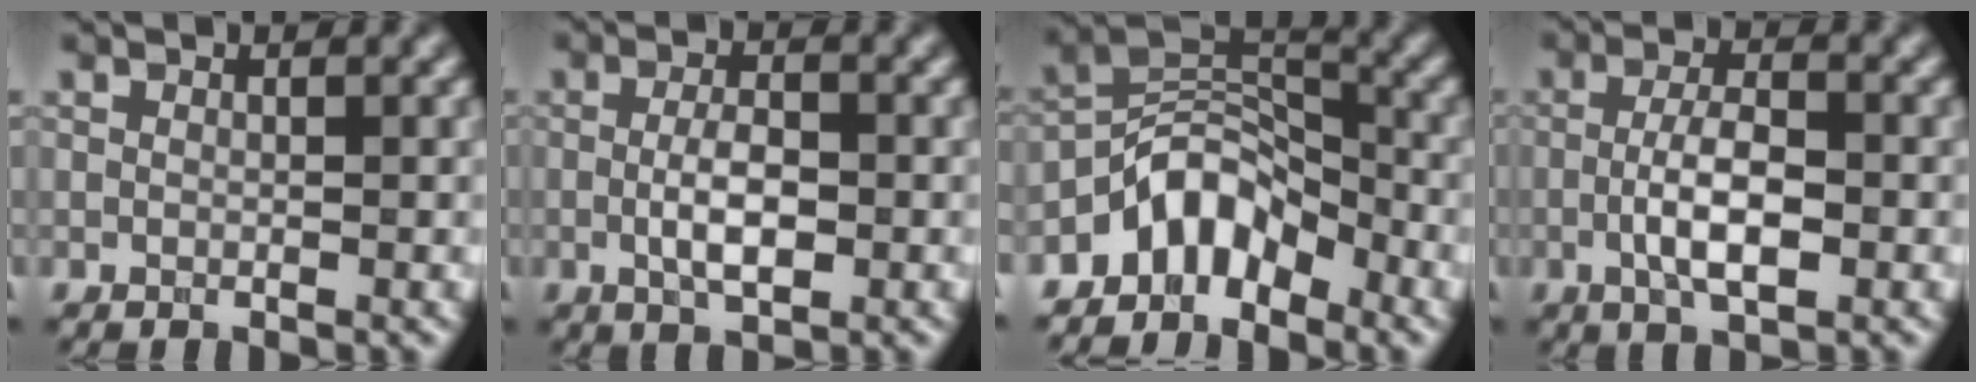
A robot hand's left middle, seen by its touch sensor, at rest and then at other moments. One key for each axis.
{"total": 3.5, "fx": -0.5, "fy": 1.3, "fz": 3.2, "tx": -0.063, "ty": -0.002, "tz": -0.009}
{"total": 5.2, "fx": -3.7, "fy": 2.7, "fz": 2.4, "tx": -0.026, "ty": 0.013, "tz": -0.079}
{"total": 4.4, "fx": -0.9, "fy": 1.4, "fz": 4.0, "tx": -0.079, "ty": -0.001, "tz": -0.019}